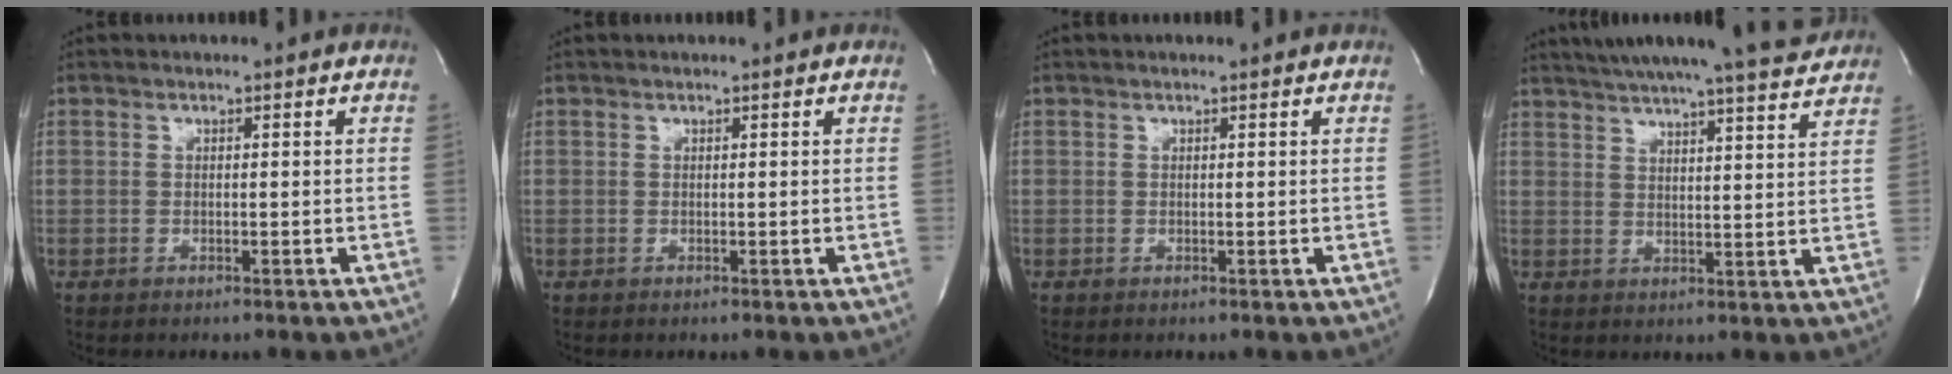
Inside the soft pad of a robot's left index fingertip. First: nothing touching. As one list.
[{"total": 0.9, "force": [0.8, 0.0, 0.2], "torque": [-0.007, 0.007, 0.011]}, {"total": 1.1, "force": [1.0, -0.1, 0.4], "torque": [-0.010, 0.008, 0.014]}, {"total": 18.1, "force": [16.6, 0.6, 7.0], "torque": [-0.112, -0.009, 0.218]}]